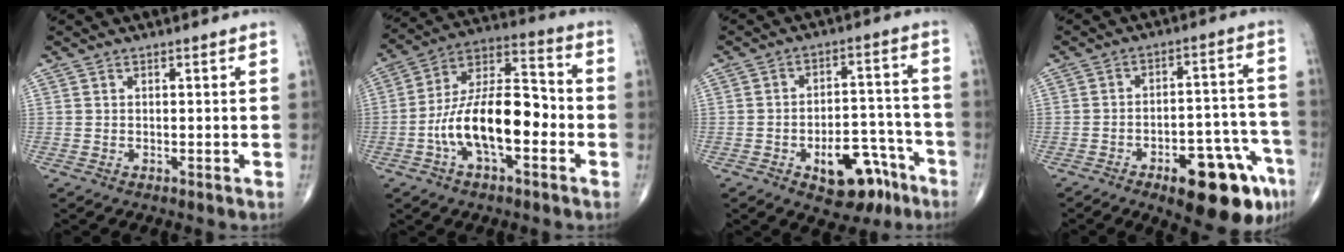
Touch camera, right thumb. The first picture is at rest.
{"total": 17.3, "force": [-4.3, 7.9, 14.8], "torque": [-0.253, 0.047, -0.082]}
{"total": 12.7, "force": [-6.7, 6.8, 8.3], "torque": [-0.080, 0.057, -0.087]}
{"total": 17.7, "force": [-9.5, 6.4, 13.5], "torque": [-0.126, 0.064, -0.120]}